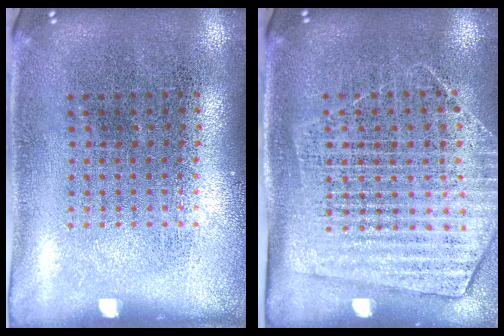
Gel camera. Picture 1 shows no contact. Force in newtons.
{"total": 1.7, "press": 1.5, "slide": 0.8}